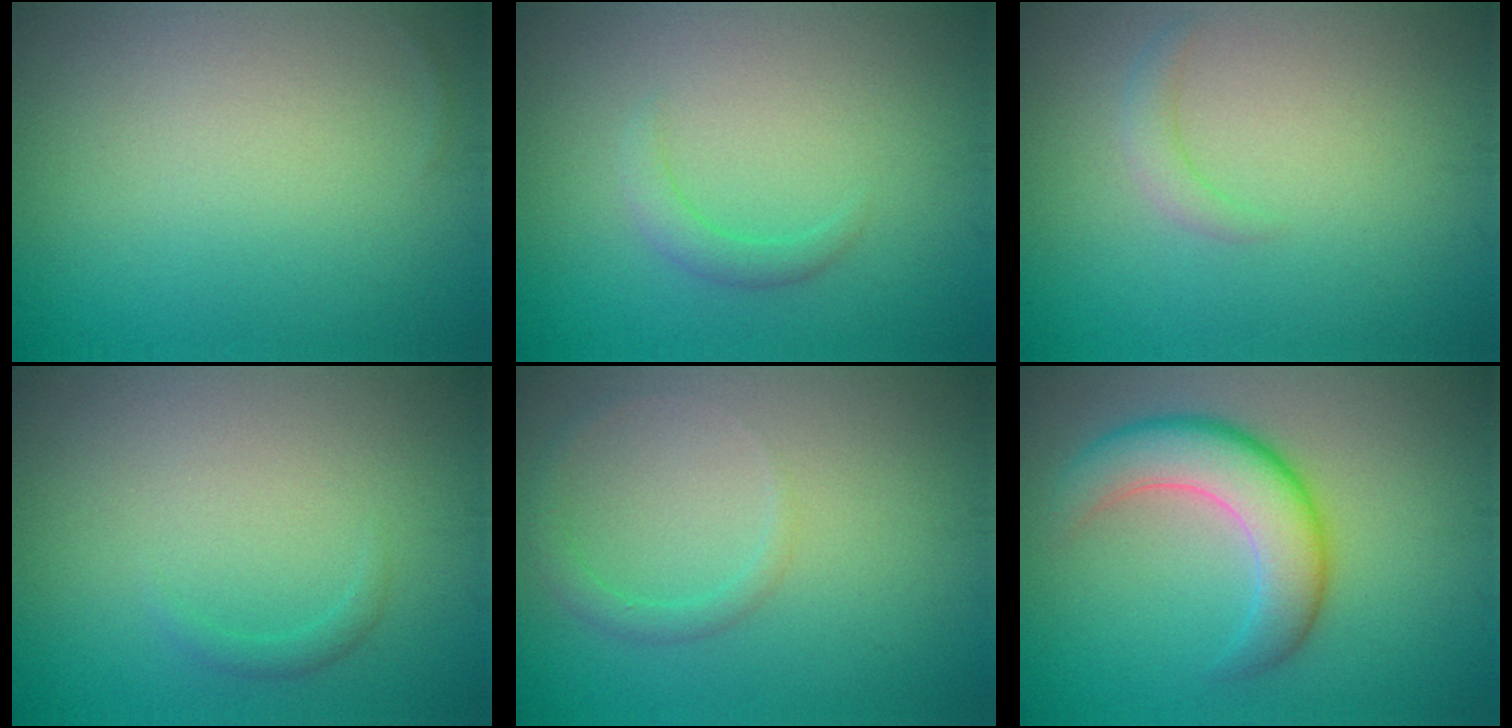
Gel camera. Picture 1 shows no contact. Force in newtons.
{"total": 1.4, "press": 1.4, "slide": 0.0}
{"total": 1.2, "press": 1.2, "slide": 0.2}
{"total": 0.8, "press": 0.8, "slide": 0.1}
{"total": 1.5, "press": 1.5, "slide": 0.2}
{"total": 5.9, "press": 5.8, "slide": 0.4}